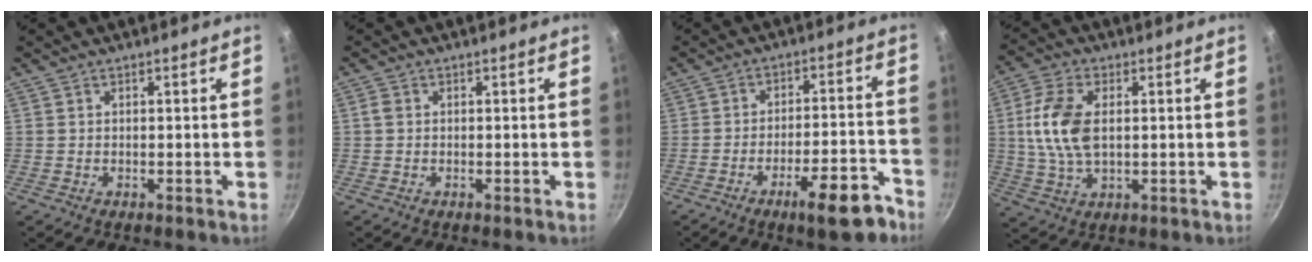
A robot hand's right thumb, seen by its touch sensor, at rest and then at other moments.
{"total": 1.4, "force": [0.2, 1.2, 0.8], "torque": [-0.013, 0.005, 0.000]}
{"total": 11.5, "force": [-7.3, 3.3, 8.3], "torque": [-0.097, 0.057, -0.098]}
{"total": 11.3, "force": [1.3, 6.4, 9.2], "torque": [-0.182, 0.007, 0.024]}